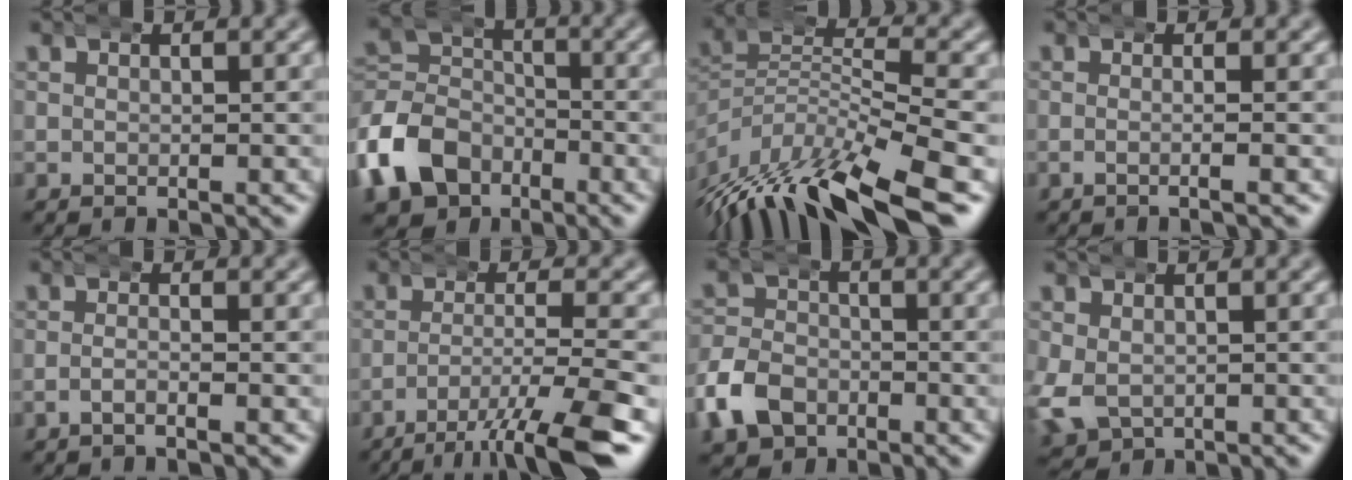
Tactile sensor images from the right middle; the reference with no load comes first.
{"total": 7.9, "force": [-2.4, 6.7, 3.3], "torque": [-0.088, -0.027, -0.040]}
{"total": 10.3, "force": [-4.4, 5.2, 7.8], "torque": [-0.156, -0.031, -0.057]}
{"total": 1.3, "force": [-0.6, -0.5, 1.0], "torque": [-0.020, 0.002, -0.013]}
{"total": 1.4, "force": [-1.1, -0.1, 0.9], "torque": [-0.023, -0.001, -0.020]}
{"total": 8.4, "force": [-5.7, 1.4, 6.1], "torque": [-0.092, -0.018, -0.080]}
{"total": 4.9, "force": [-2.3, 3.9, 1.9], "torque": [-0.045, -0.003, -0.046]}
{"total": 4.2, "force": [-0.7, 3.6, 1.9], "torque": [-0.059, -0.027, 0.003]}